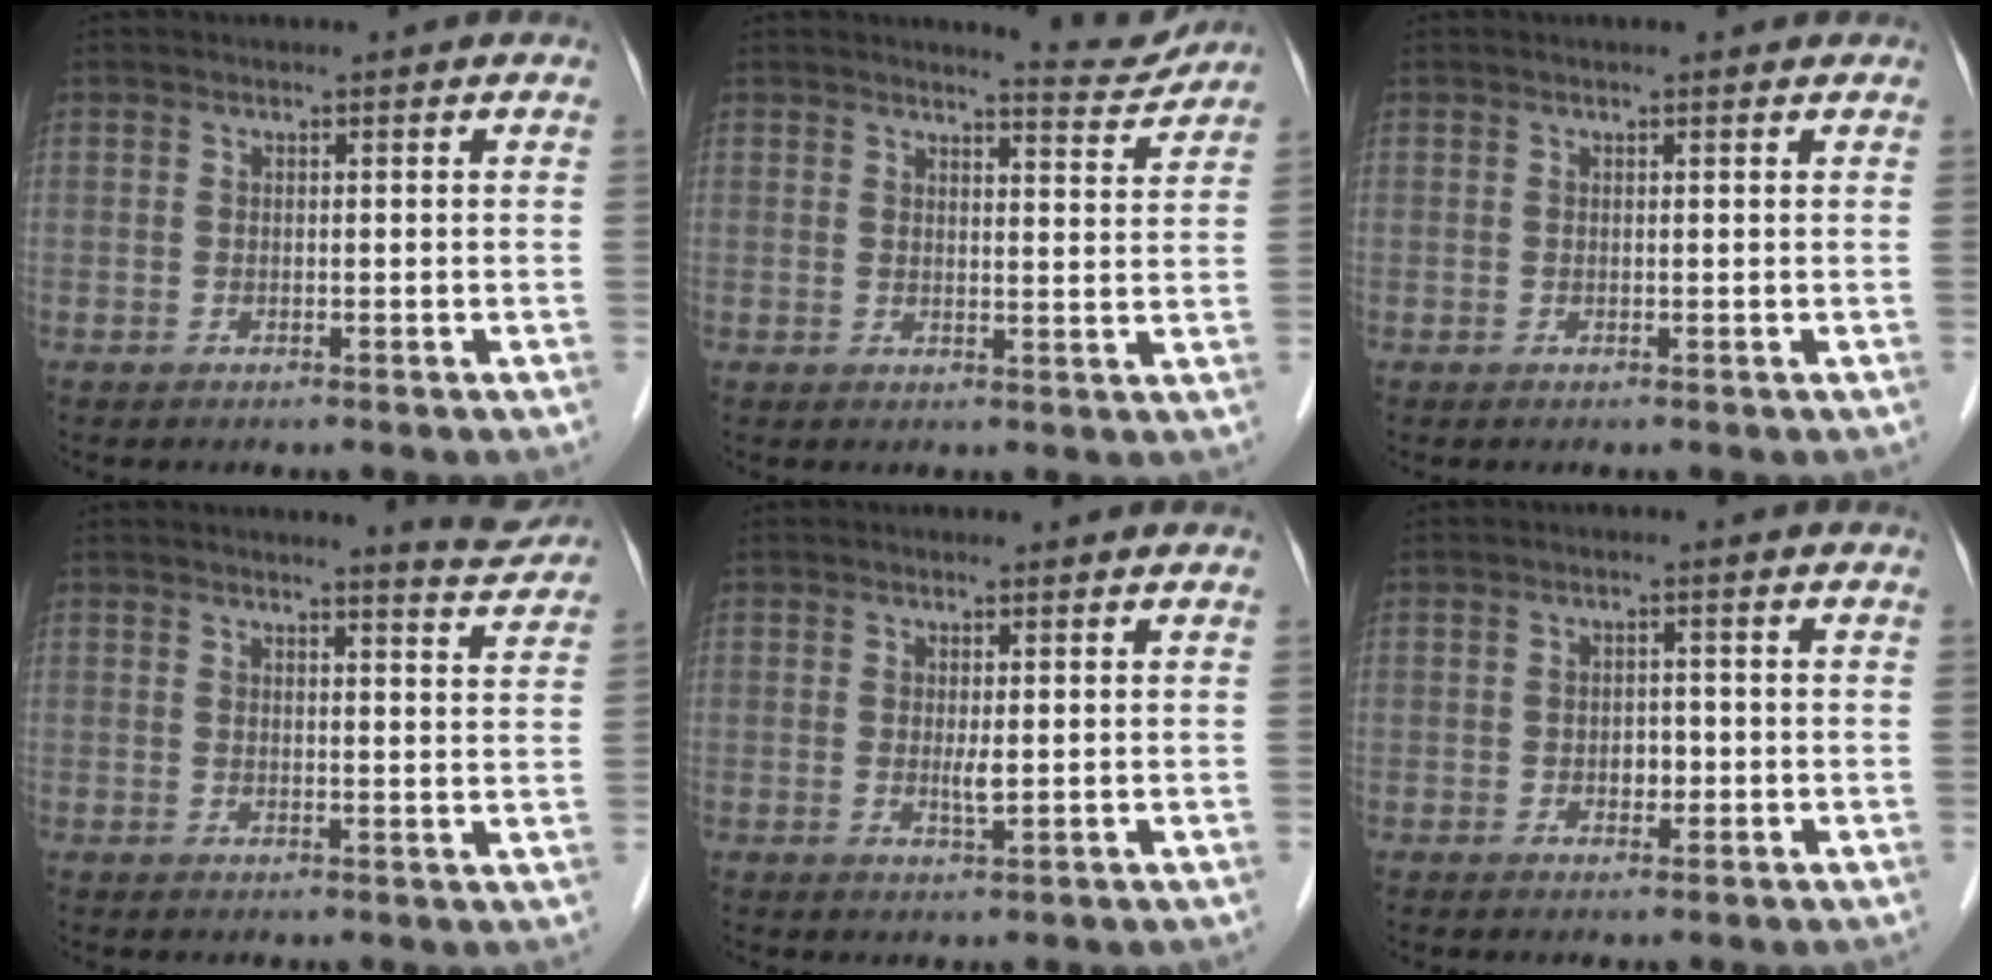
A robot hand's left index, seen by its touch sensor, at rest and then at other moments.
{"total": 4.7, "force": [4.6, -0.1, 0.2], "torque": [-0.014, -0.026, 0.053]}
{"total": 1.0, "force": [0.8, 0.1, 0.5], "torque": [-0.009, 0.006, 0.011]}
{"total": 5.3, "force": [5.2, -0.1, 0.9], "torque": [-0.018, -0.026, 0.049]}
{"total": 1.6, "force": [0.1, 0.2, 1.6], "torque": [-0.033, -0.005, 0.005]}
{"total": 1.9, "force": [-0.6, 1.3, 1.2], "torque": [-0.016, 0.004, -0.006]}